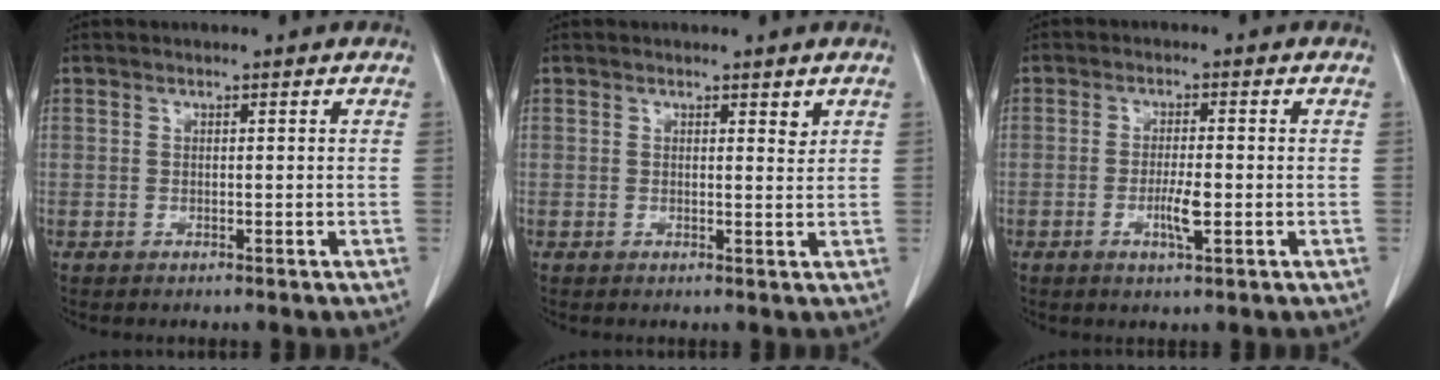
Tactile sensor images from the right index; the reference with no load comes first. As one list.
[{"total": 0.5, "force": [0.4, 0.1, 0.3], "torque": [-0.005, -0.003, 0.004]}, {"total": 3.8, "force": [-1.1, 0.5, 3.7], "torque": [-0.066, -0.001, -0.017]}]